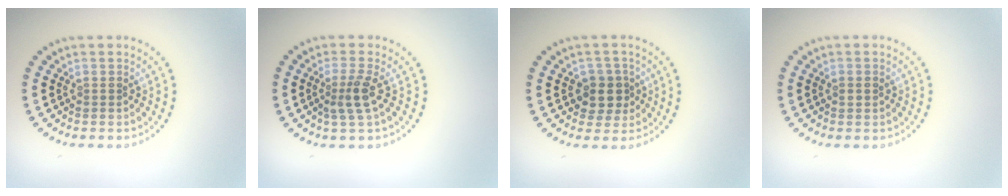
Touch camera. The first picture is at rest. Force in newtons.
{"total": 2.4, "press": 1.9, "slide": 1.5}
{"total": 2.6, "press": 2.3, "slide": 1.2}
{"total": 0.8, "press": 0.8, "slide": 0.2}